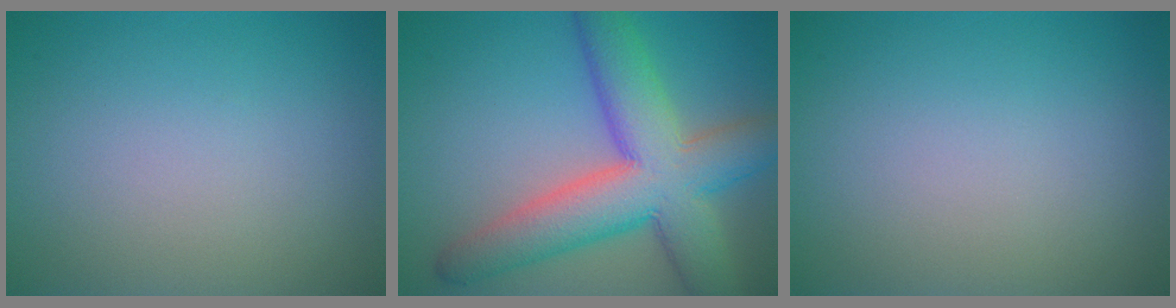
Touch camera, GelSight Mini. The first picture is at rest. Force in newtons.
{"total": 10.3, "press": 10.3, "slide": 0.3}
{"total": 0.0}